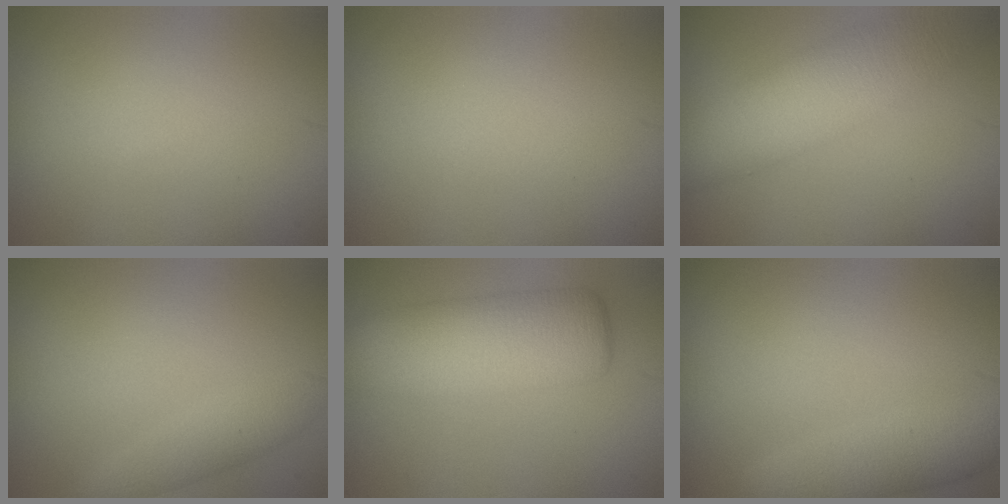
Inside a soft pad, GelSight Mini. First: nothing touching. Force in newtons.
{"total": 0.0}
{"total": 7.5, "press": 7.5, "slide": 0.3}
{"total": 2.3, "press": 2.3, "slide": 0.1}
{"total": 8.2, "press": 8.2, "slide": 0.3}
{"total": 3.5, "press": 3.5, "slide": 0.1}